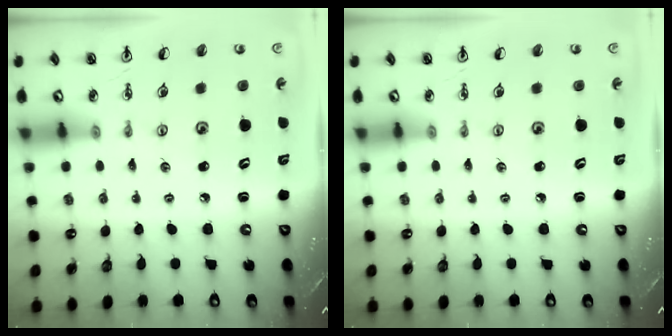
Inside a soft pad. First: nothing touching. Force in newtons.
{"total": 0.0}